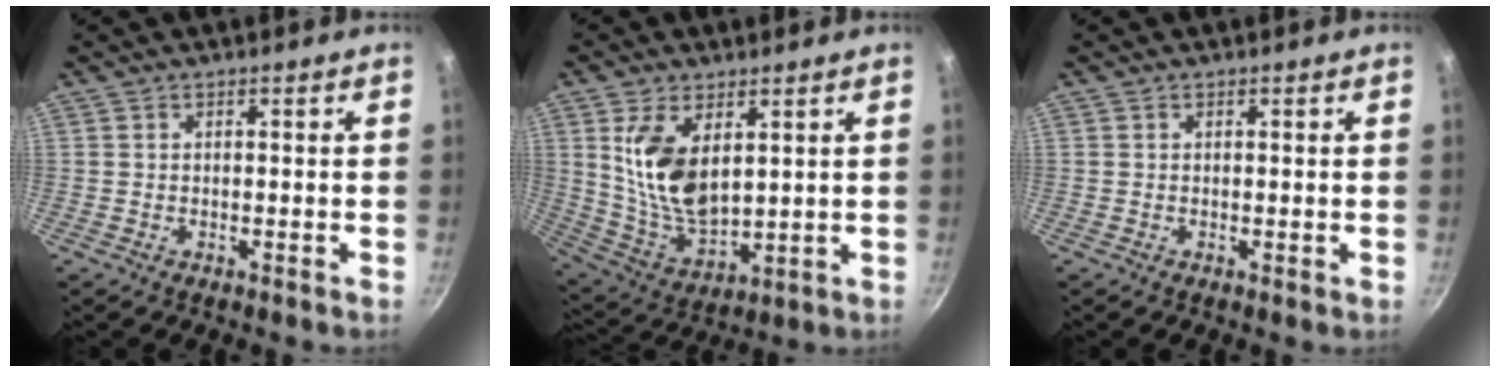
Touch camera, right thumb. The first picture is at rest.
{"total": 13.2, "force": [3.9, 7.2, 10.3], "torque": [-0.183, -0.036, 0.090]}
{"total": 0.0}